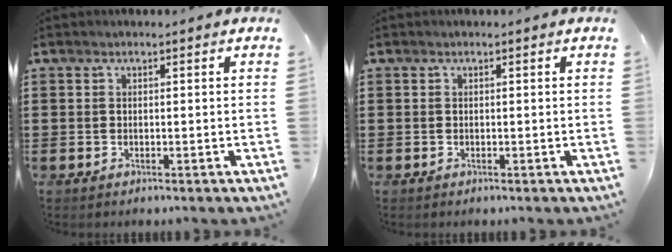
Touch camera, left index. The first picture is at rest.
{"total": 0.0}